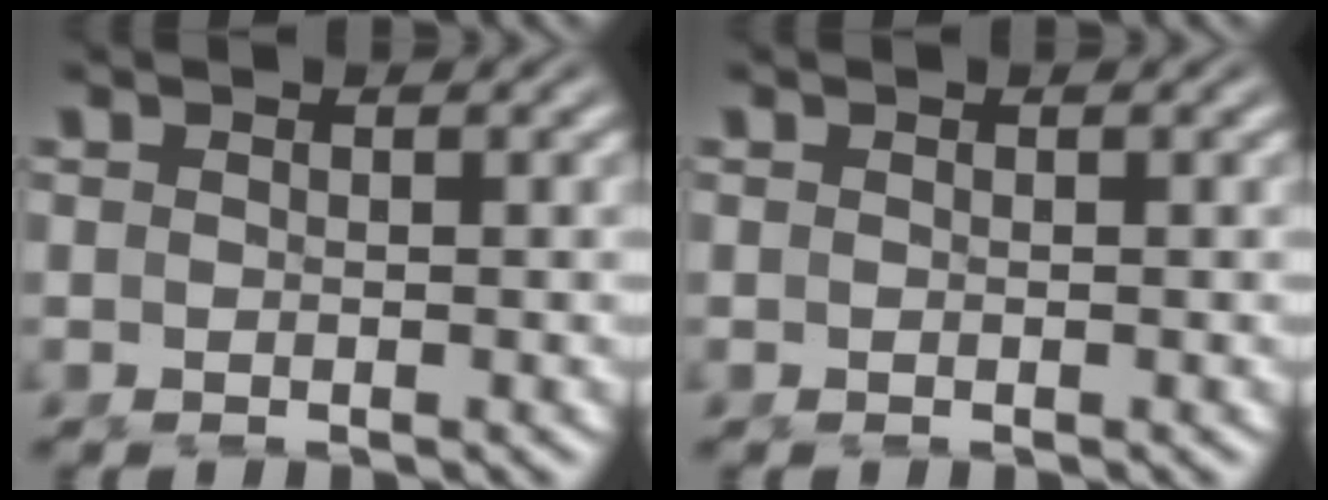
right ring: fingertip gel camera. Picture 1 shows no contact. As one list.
[{"total": 0.0}]